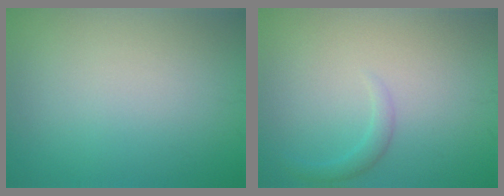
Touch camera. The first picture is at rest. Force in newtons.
{"total": 1.4, "press": 1.4, "slide": 0.1}